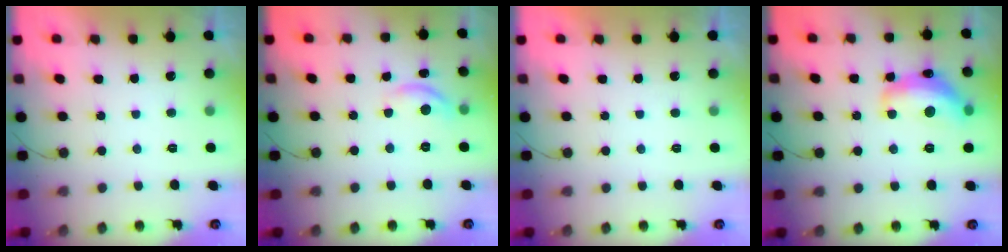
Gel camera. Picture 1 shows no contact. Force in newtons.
{"total": 8.3, "press": 8.3, "slide": 0.5}
{"total": 0.0}
{"total": 15.2, "press": 15.2, "slide": 0.9}